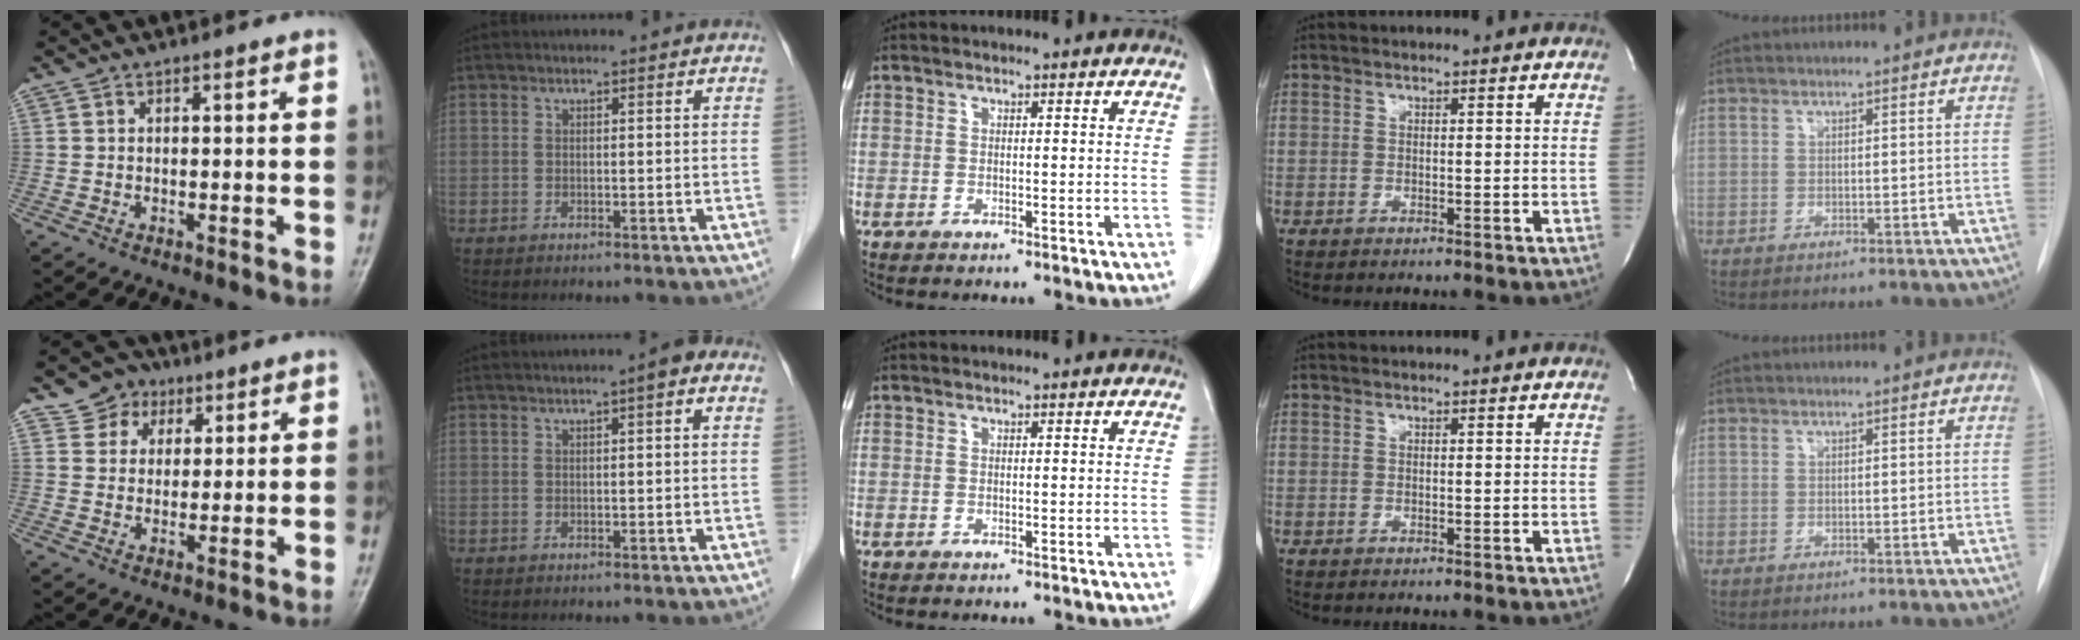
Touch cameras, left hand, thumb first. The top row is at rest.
{"thumb": {"total": 6.0, "force": [3.0, 5.0, 1.0], "torque": [0.013, -0.010, 0.047]}, "index": {"total": 2.2, "force": [0.9, 0.4, 2.0], "torque": [-0.026, 0.007, 0.007]}}